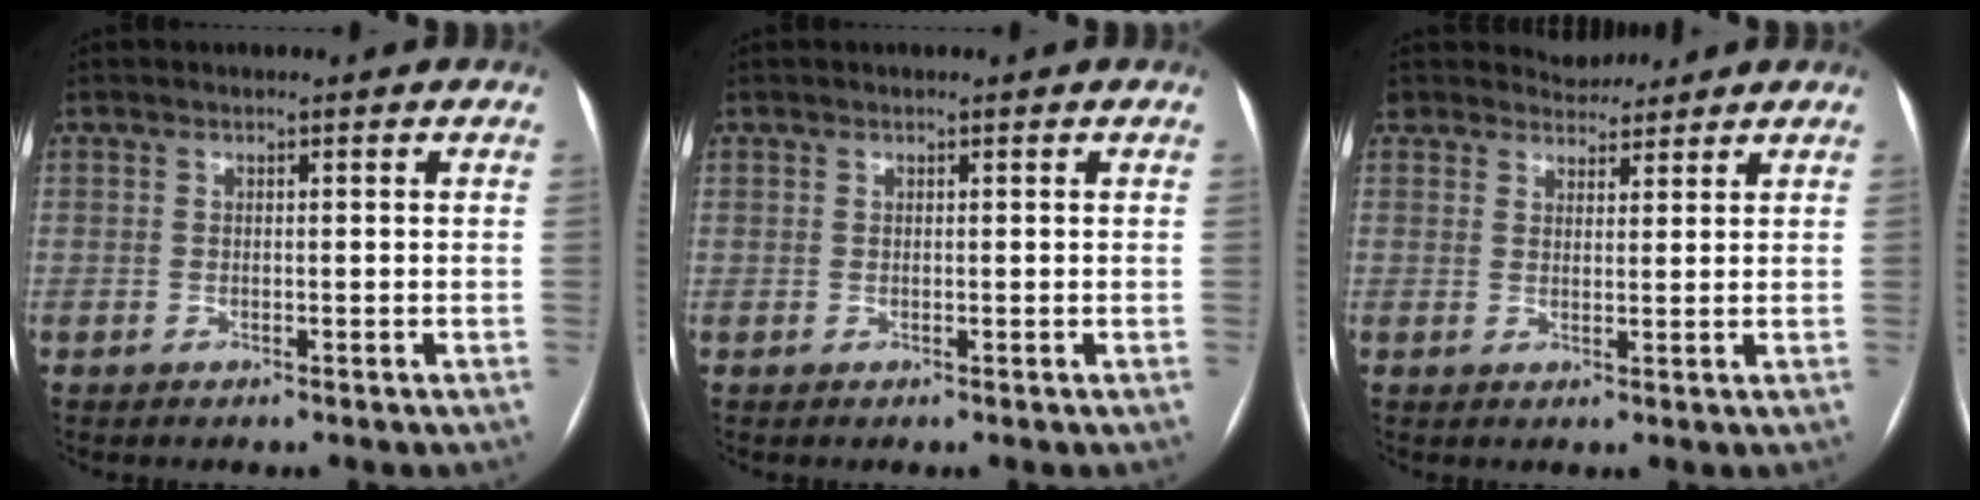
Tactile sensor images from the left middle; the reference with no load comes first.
{"total": 0.0}
{"total": 3.6, "force": [3.4, 0.9, -0.6], "torque": [0.007, 0.010, 0.059]}